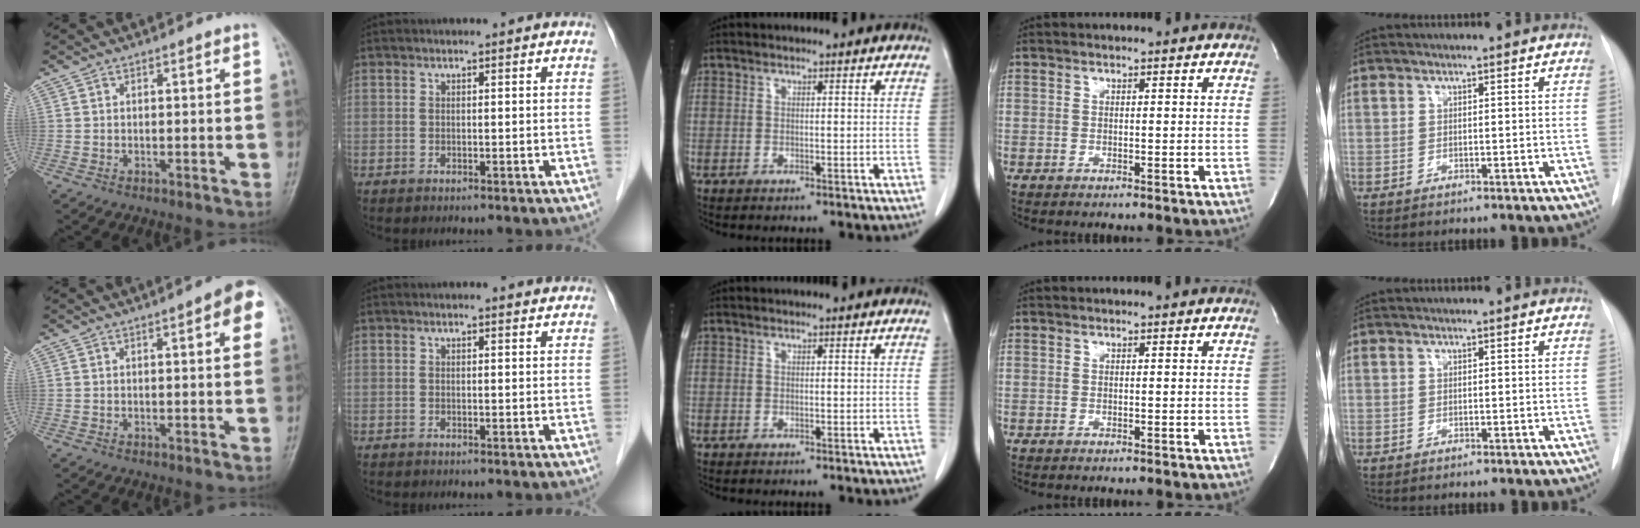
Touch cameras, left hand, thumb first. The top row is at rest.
{"thumb": {"total": 6.1, "force": [2.2, 1.5, 5.4], "torque": [-0.054, 0.004, 0.018]}, "index": {"total": 0.9, "force": [0.8, 0.3, 0.1], "torque": [-0.012, -0.001, 0.005]}}